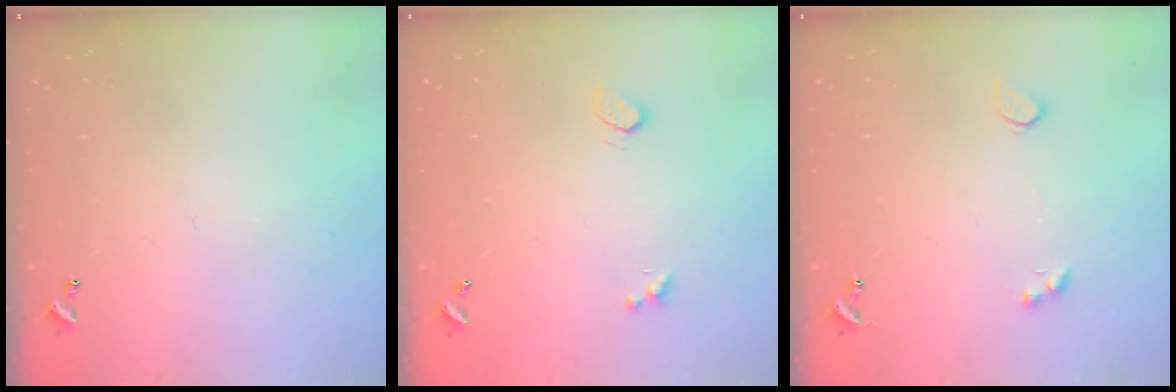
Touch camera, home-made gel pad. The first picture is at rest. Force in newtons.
{"total": 0.9, "press": 0.8, "slide": 0.4}
{"total": 2.1, "press": 1.9, "slide": 1.0}